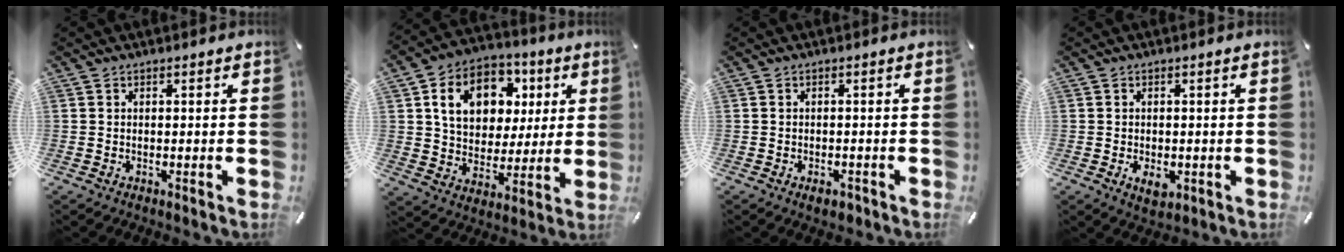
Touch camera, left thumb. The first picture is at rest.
{"total": 13.9, "force": [4.7, 11.3, 6.6], "torque": [-0.108, -0.006, 0.091]}
{"total": 2.1, "force": [-1.3, 1.1, 1.3], "torque": [-0.021, 0.004, -0.022]}
{"total": 3.5, "force": [-0.9, 2.2, 2.5], "torque": [-0.048, -0.004, -0.020]}